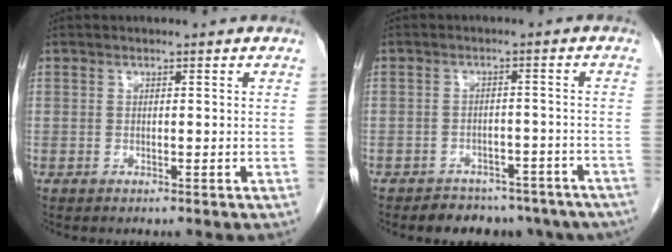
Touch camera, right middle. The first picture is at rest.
{"total": 11.3, "force": [-9.0, 6.0, 3.2], "torque": [-0.030, 0.009, -0.098]}